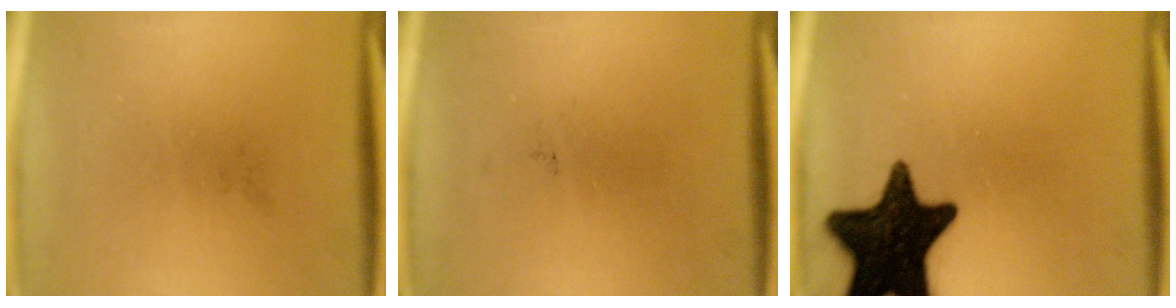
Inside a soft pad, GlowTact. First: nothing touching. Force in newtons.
{"total": 0.0}
{"total": 18.8}